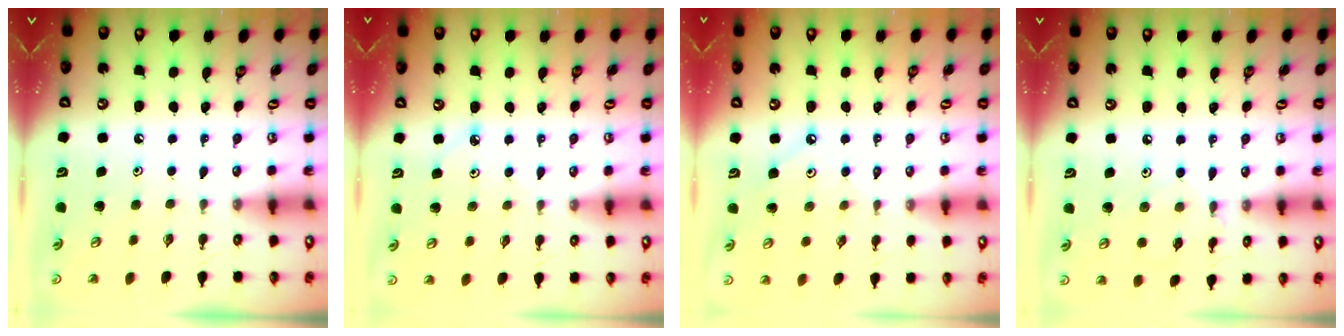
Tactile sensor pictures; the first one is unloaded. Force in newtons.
{"total": 2.3, "press": 2.3, "slide": 0.2}
{"total": 2.8, "press": 2.8, "slide": 0.1}
{"total": 5.8, "press": 5.8, "slide": 0.7}